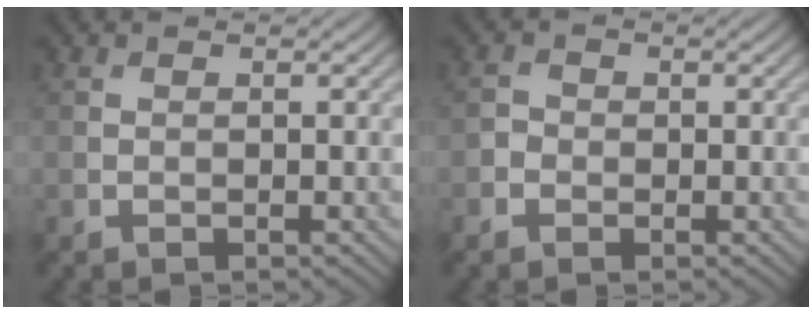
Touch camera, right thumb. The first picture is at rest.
{"total": 1.2, "force": [-0.5, 1.1, 0.3], "torque": [-0.003, -0.001, -0.014]}